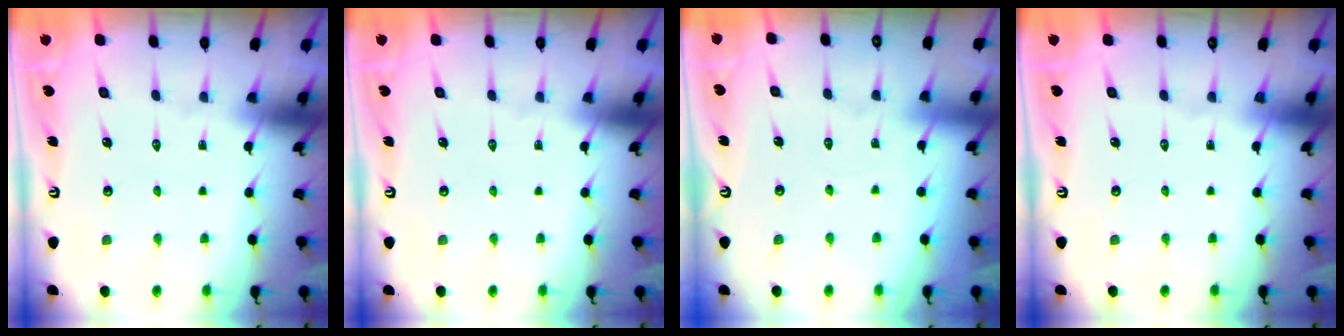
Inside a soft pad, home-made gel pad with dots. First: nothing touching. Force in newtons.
{"total": 0.0}
{"total": 2.7, "press": 2.7, "slide": 0.3}
{"total": 0.0}